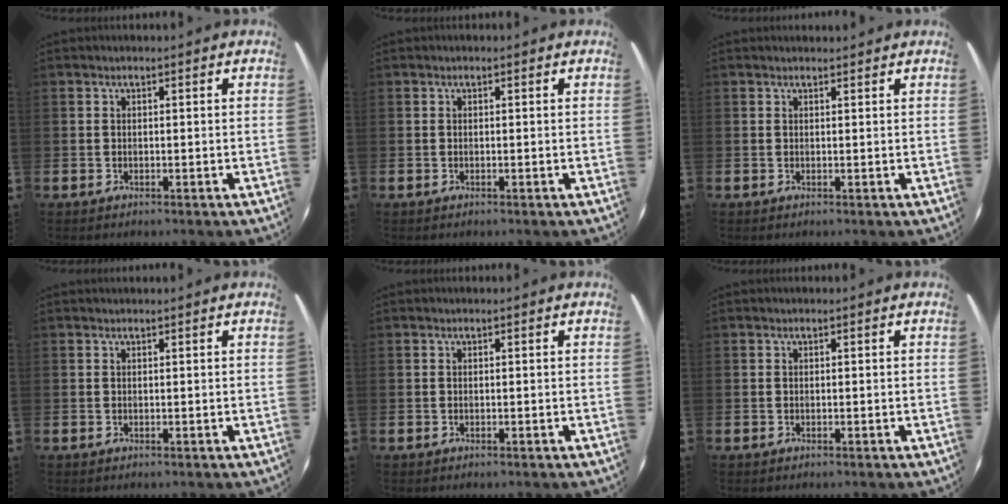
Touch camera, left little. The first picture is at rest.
{"total": 0.0}
{"total": 0.7, "force": [0.7, 0.1, 0.0], "torque": [0.007, -0.001, 0.011]}
{"total": 0.0}
{"total": 0.0}
{"total": 0.0}